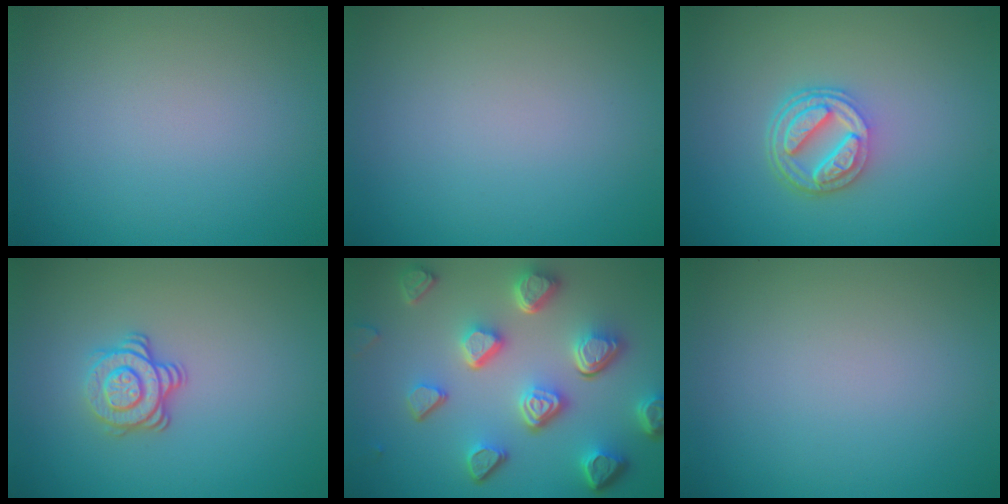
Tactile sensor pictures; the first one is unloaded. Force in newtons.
{"total": 0.0}
{"total": 4.5, "press": 3.3, "slide": 3.0}
{"total": 3.2, "press": 2.5, "slide": 1.9}
{"total": 7.7, "press": 5.6, "slide": 5.3}
{"total": 0.0}